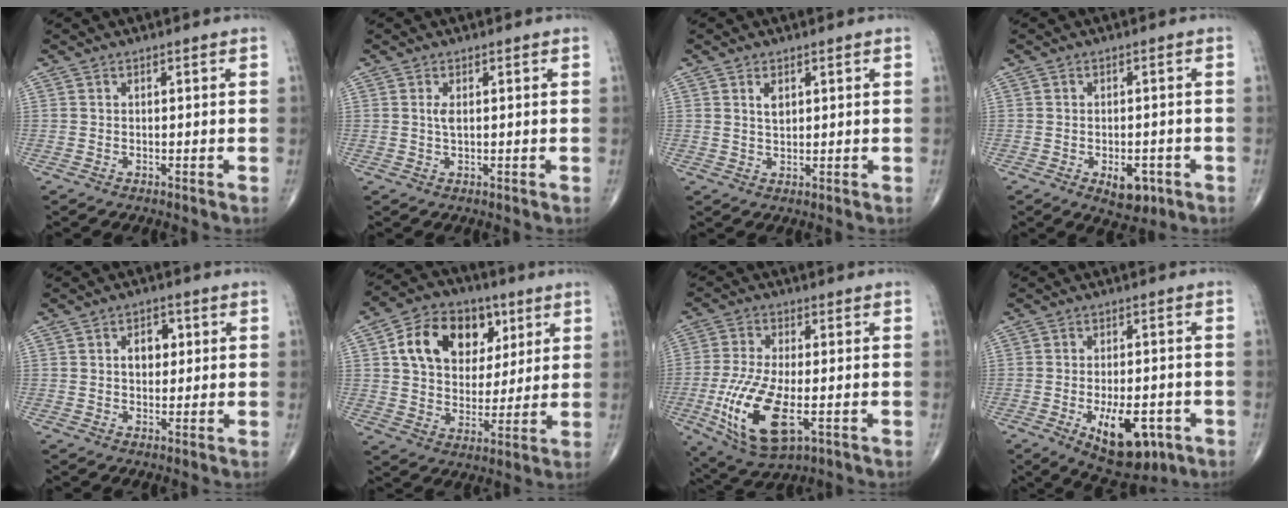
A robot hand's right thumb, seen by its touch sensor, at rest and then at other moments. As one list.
[{"total": 1.5, "force": [0.3, 0.5, 1.4], "torque": [-0.031, -0.001, 0.009]}, {"total": 2.4, "force": [1.0, 1.4, 1.6], "torque": [-0.023, -0.006, 0.020]}, {"total": 5.2, "force": [-2.2, 2.9, 3.6], "torque": [-0.035, 0.010, -0.022]}, {"total": 4.6, "force": [0.9, 3.3, 3.1], "torque": [-0.024, 0.005, 0.009]}, {"total": 16.6, "force": [5.7, 12.2, 9.7], "torque": [-0.132, -0.002, 0.095]}, {"total": 14.5, "force": [-4.0, 6.0, 12.6], "torque": [-0.264, -0.009, -0.062]}, {"total": 12.2, "force": [-4.7, 6.1, 9.5], "torque": [-0.124, 0.010, -0.055]}]